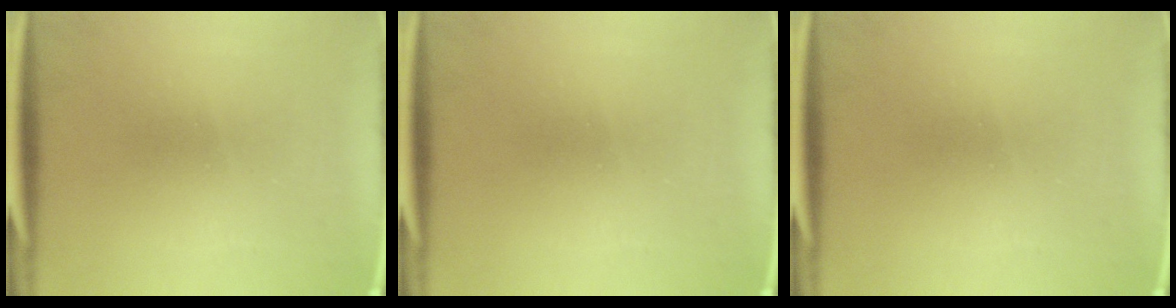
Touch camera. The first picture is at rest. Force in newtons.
{"total": 0.0}
{"total": 0.0}